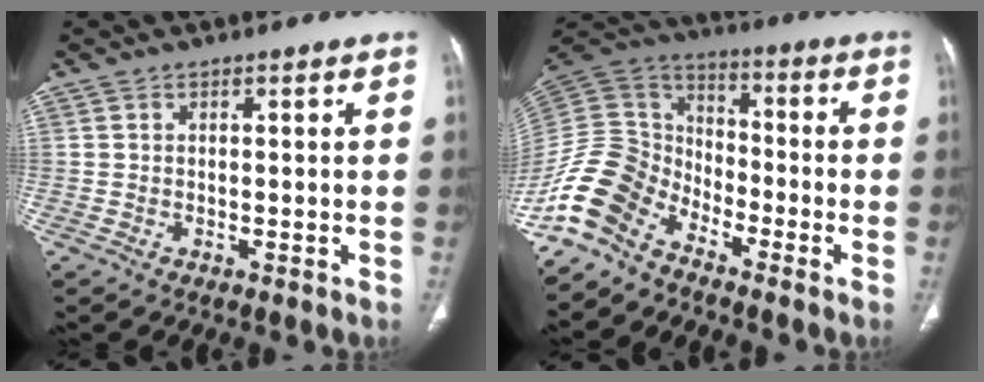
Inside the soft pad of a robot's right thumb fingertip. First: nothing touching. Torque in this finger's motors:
{"motor_torque": [0.33, 0.15, 1.43, -1.32, 0.24]}